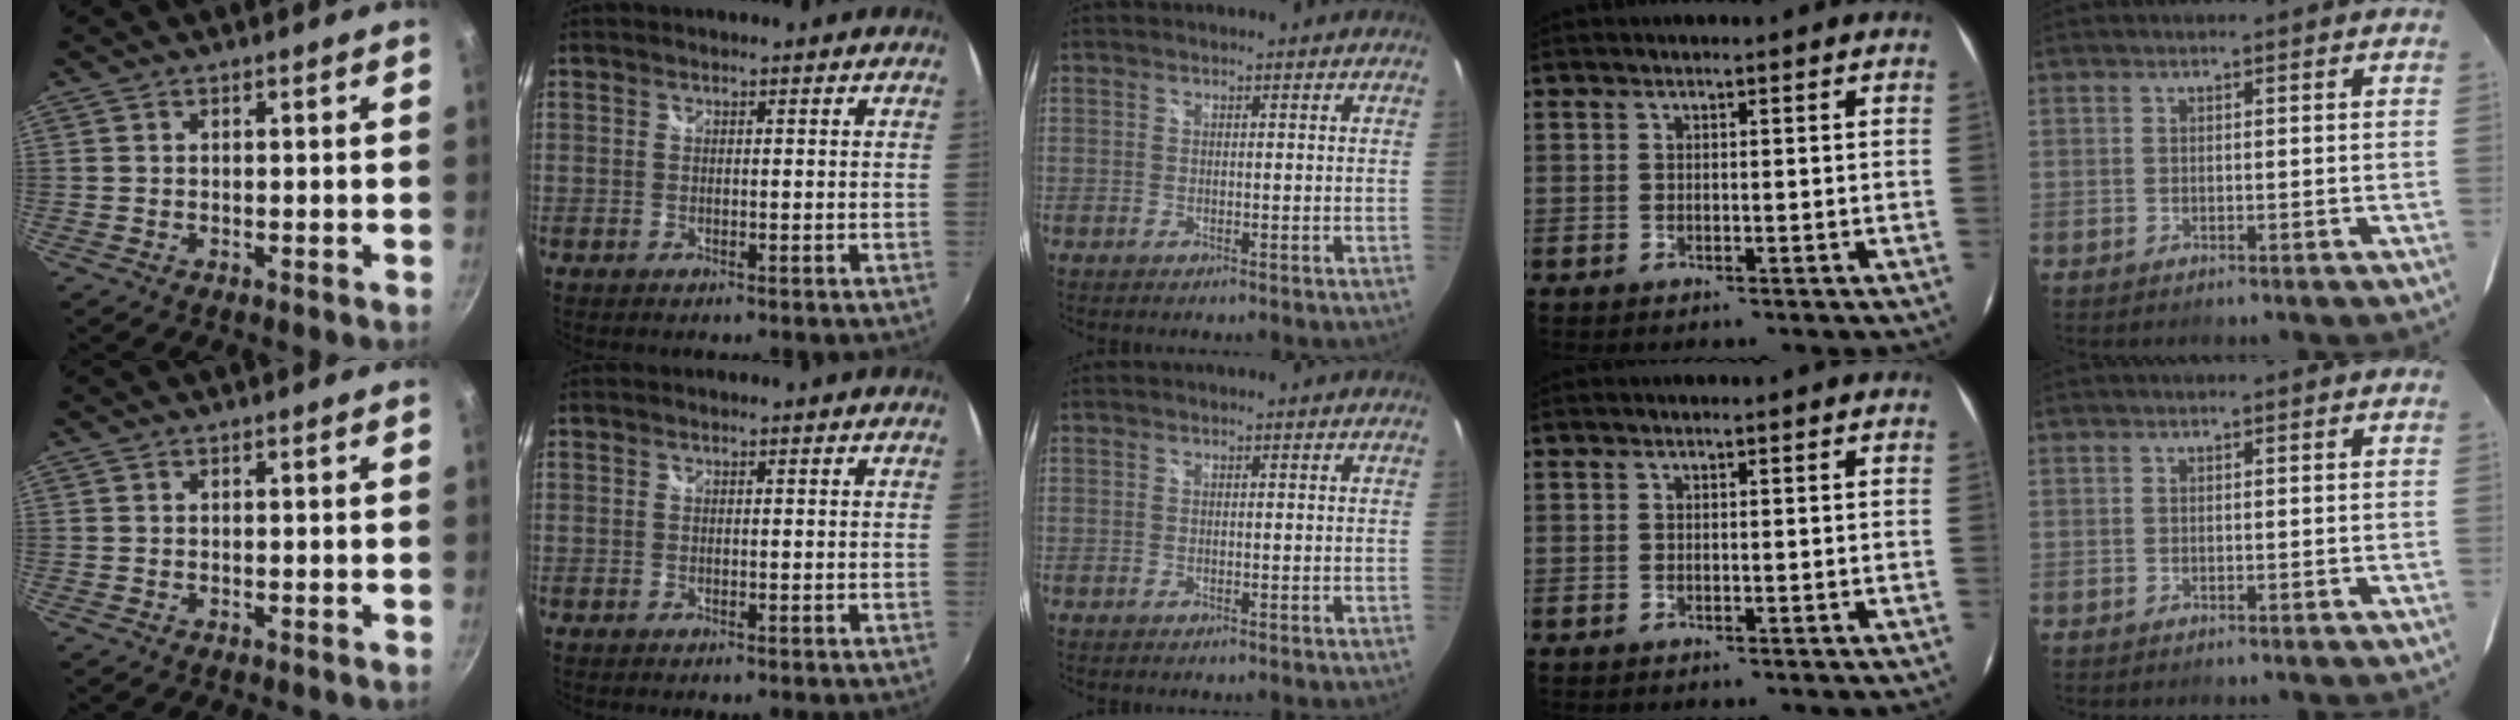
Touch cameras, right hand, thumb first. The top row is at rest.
{}